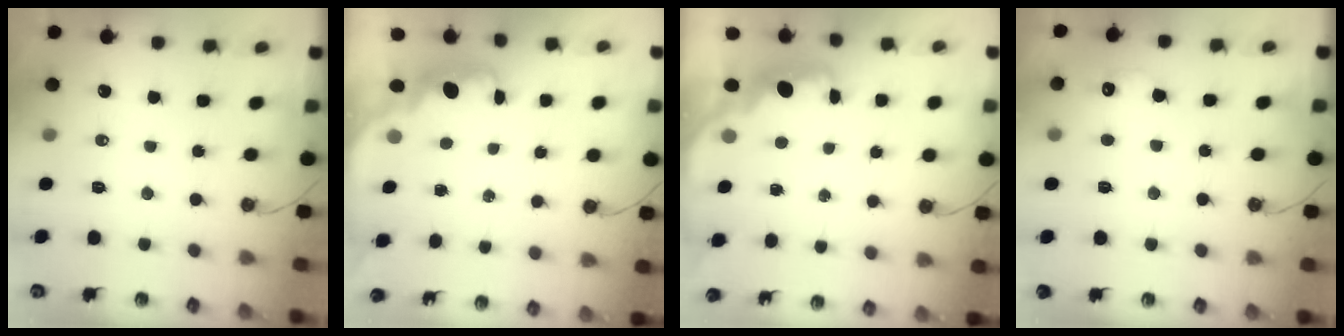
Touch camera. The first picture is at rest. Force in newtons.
{"total": 2.2, "press": 2.1, "slide": 0.6}
{"total": 2.1, "press": 2.0, "slide": 0.7}
{"total": 6.0, "press": 6.0, "slide": 0.5}